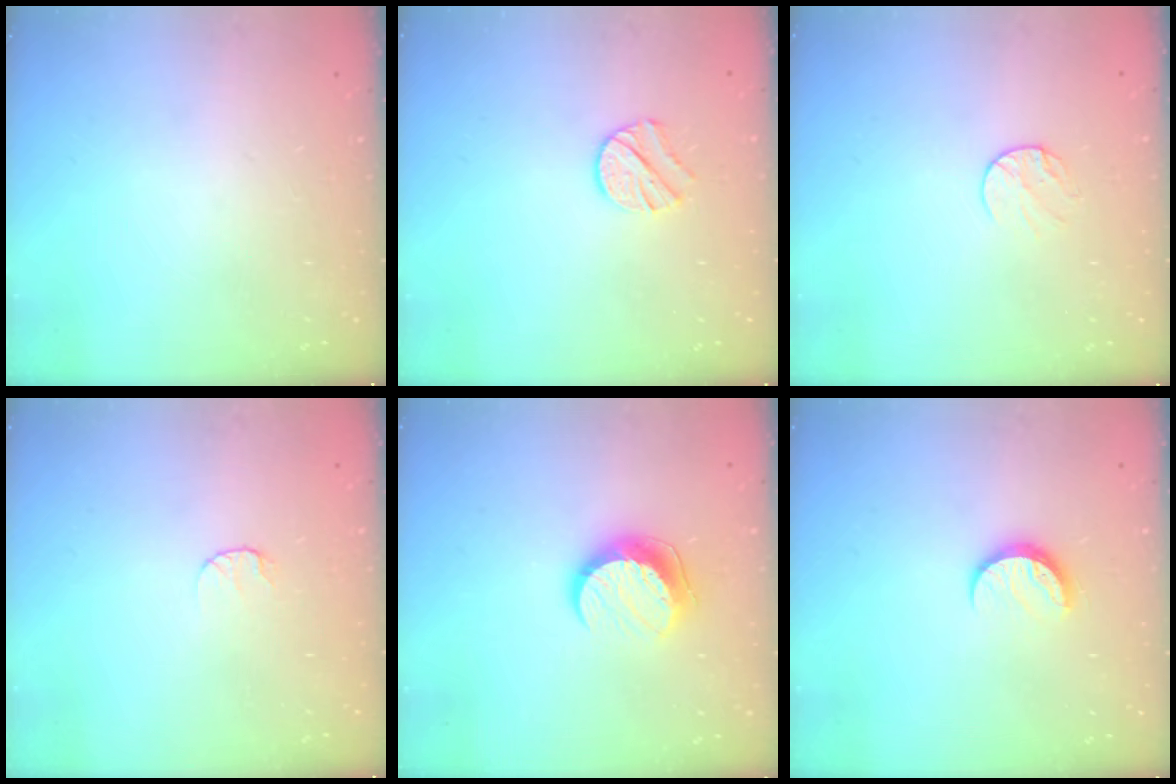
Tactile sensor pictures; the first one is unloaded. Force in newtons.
{"total": 7.9, "press": 7.9, "slide": 0.1}
{"total": 5.6, "press": 5.6, "slide": 0.5}
{"total": 5.0, "press": 5.0, "slide": 0.5}
{"total": 10.0, "press": 10.0, "slide": 0.9}
{"total": 7.0, "press": 7.0, "slide": 0.6}